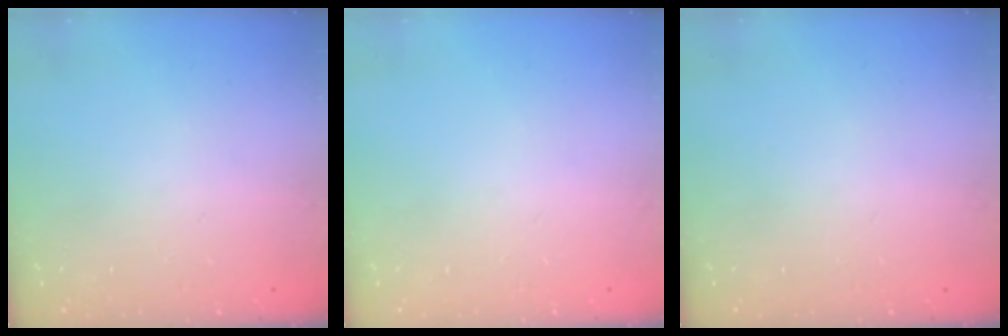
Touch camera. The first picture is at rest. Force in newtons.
{"total": 0.0}
{"total": 0.0}